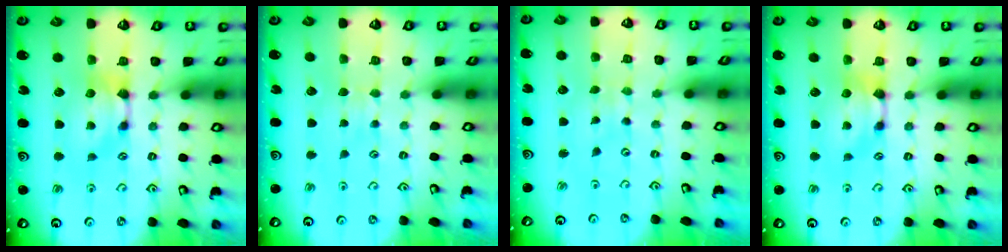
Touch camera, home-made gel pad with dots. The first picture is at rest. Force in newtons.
{"total": 3.5, "press": 3.5, "slide": 0.3}
{"total": 6.1, "press": 6.1, "slide": 0.2}
{"total": 0.0}